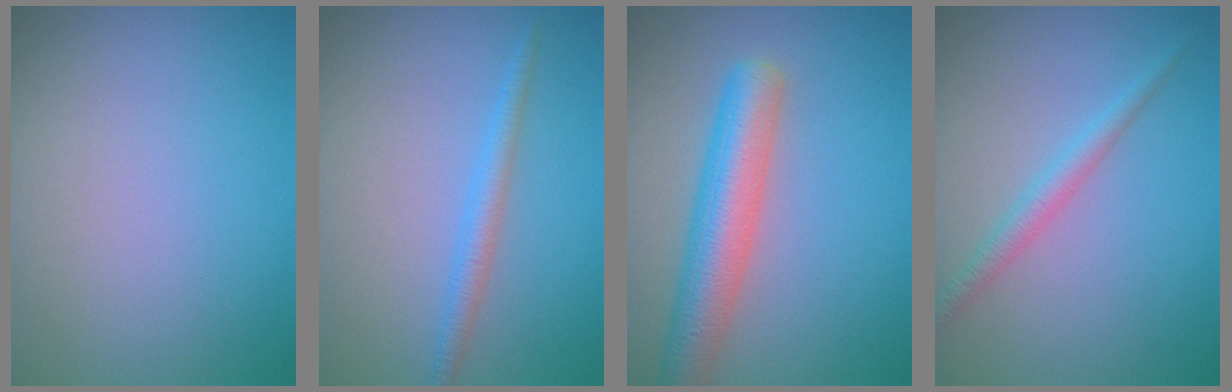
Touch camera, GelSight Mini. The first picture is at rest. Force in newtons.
{"total": 2.0, "press": 2.0, "slide": 0.1}
{"total": 6.2, "press": 6.2, "slide": 0.3}
{"total": 2.0, "press": 2.0, "slide": 0.1}